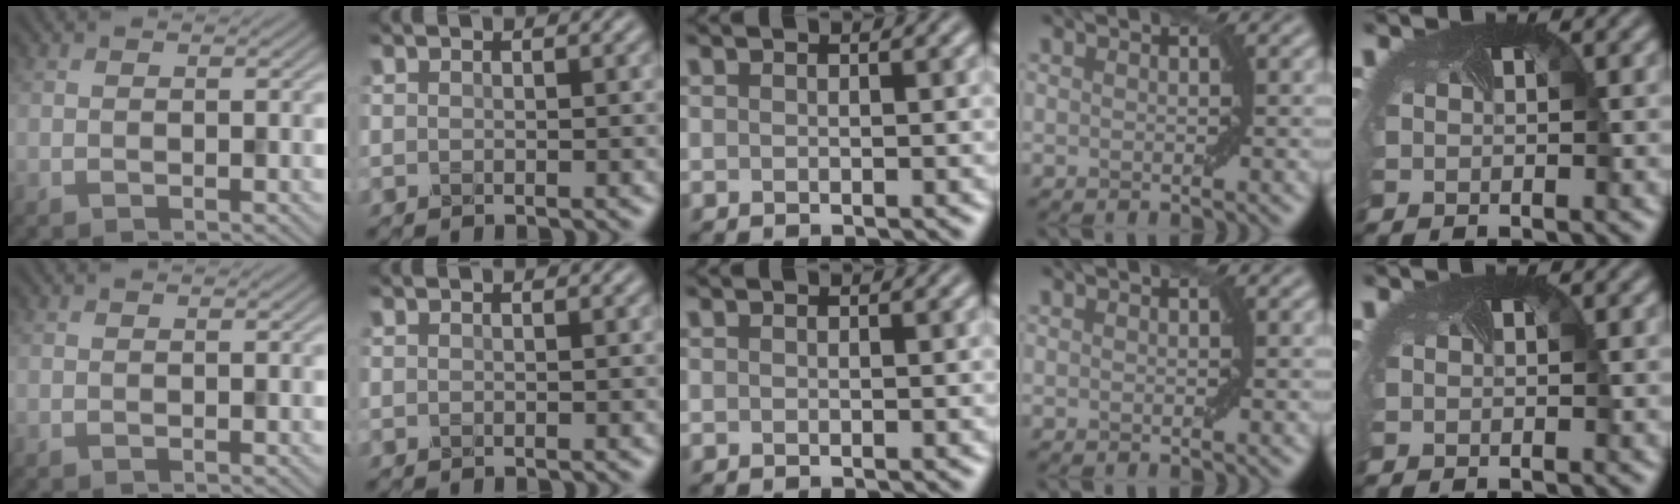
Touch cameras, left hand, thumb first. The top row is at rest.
{}